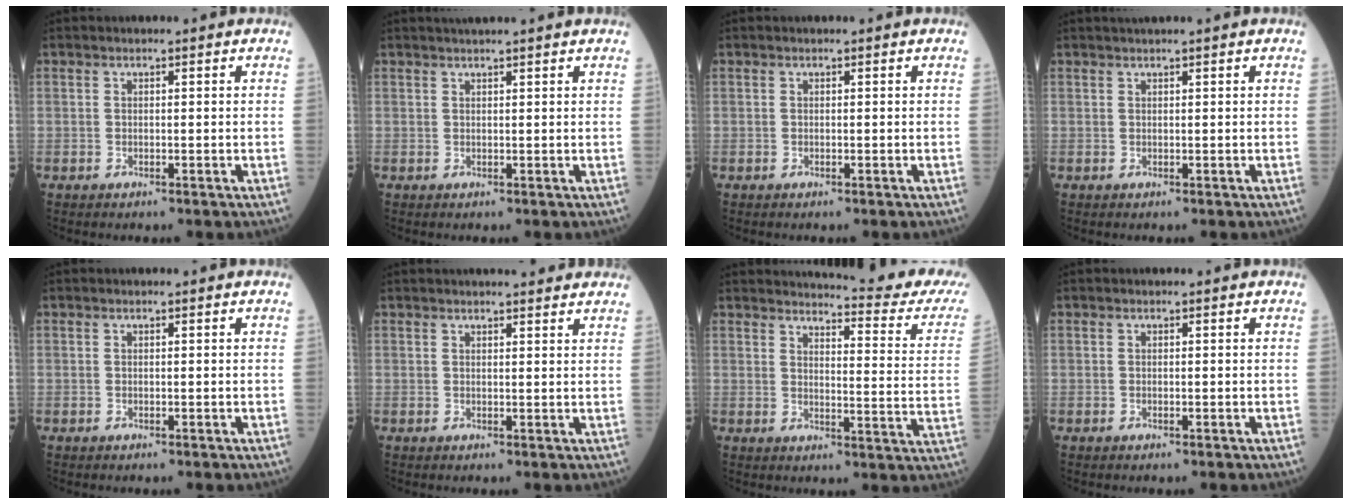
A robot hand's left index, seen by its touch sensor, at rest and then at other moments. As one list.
[{"total": 4.4, "force": [3.9, -0.5, 2.0], "torque": [-0.022, 0.027, 0.052]}, {"total": 0.0}, {"total": 1.5, "force": [1.3, -0.4, 0.7], "torque": [-0.011, 0.011, 0.030]}, {"total": 0.0}, {"total": 5.7, "force": [5.2, 0.8, 2.2], "torque": [-0.026, 0.015, 0.056]}, {"total": 17.6, "force": [16.9, -0.3, 4.9], "torque": [-0.061, -0.113, 0.178]}, {"total": 0.0}]